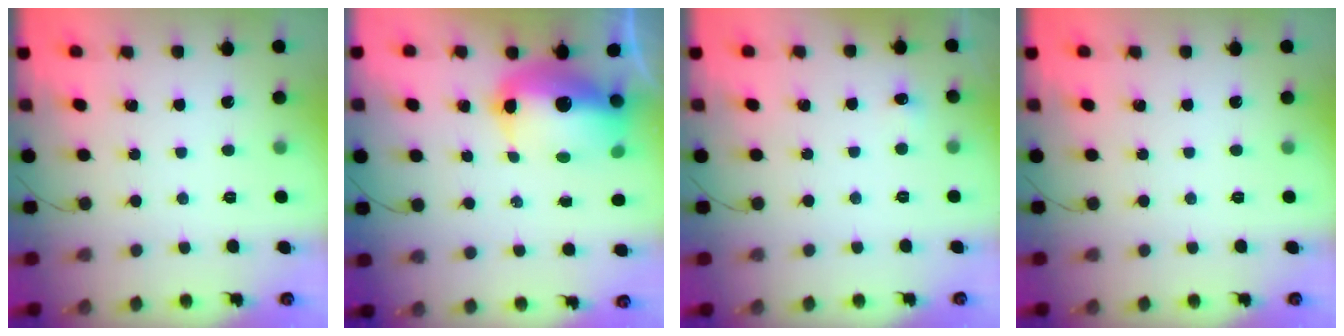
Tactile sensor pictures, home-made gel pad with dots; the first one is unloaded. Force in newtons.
{"total": 12.5, "press": 12.2, "slide": 2.7}
{"total": 3.4, "press": 3.3, "slide": 1.0}
{"total": 0.0}